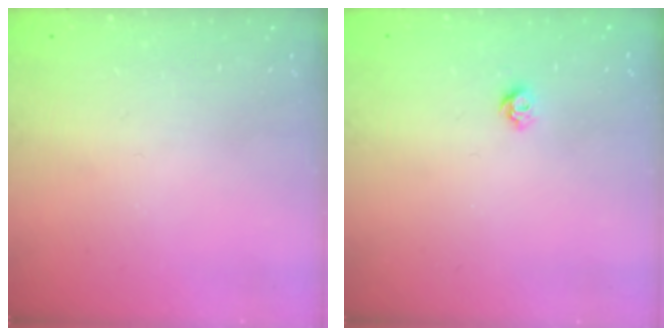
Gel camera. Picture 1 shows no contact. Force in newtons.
{"total": 5.3, "press": 5.3, "slide": 0.8}